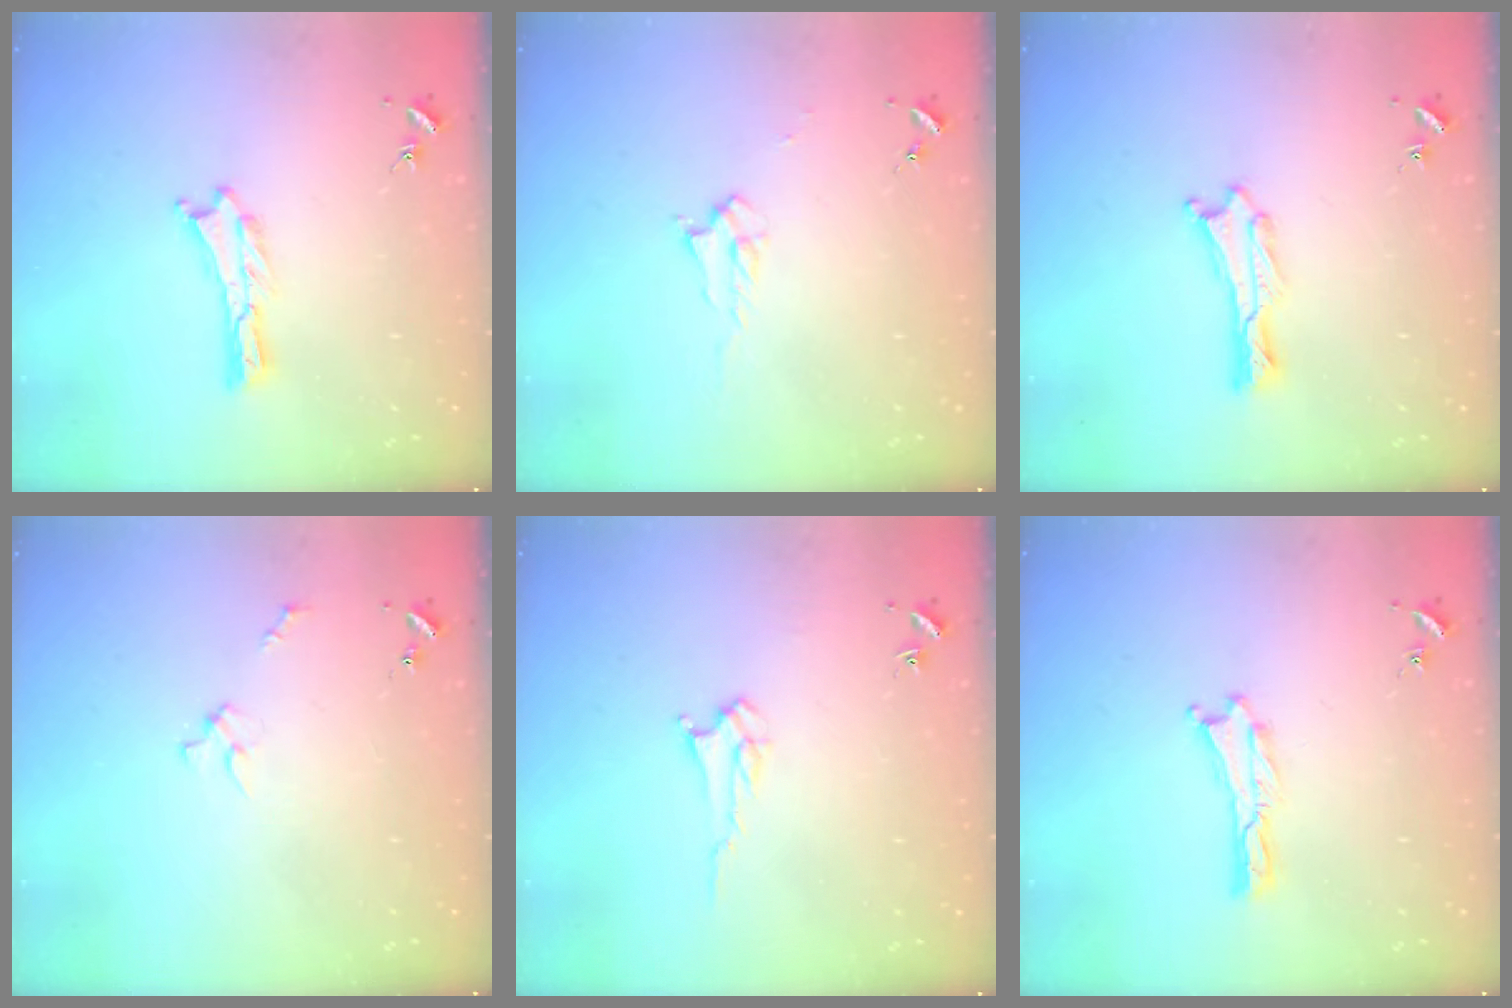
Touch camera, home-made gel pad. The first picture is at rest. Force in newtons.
{"total": 2.2, "press": 2.2, "slide": 0.4}
{"total": 0.8, "press": 0.7, "slide": 0.2}
{"total": 2.0, "press": 2.0, "slide": 0.2}
{"total": 2.8, "press": 2.8, "slide": 0.4}
{"total": 0.0}